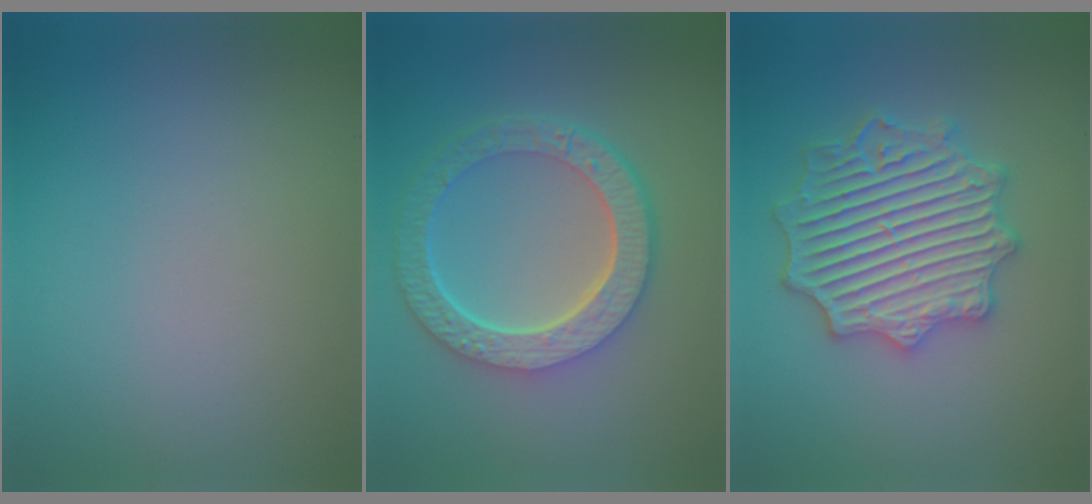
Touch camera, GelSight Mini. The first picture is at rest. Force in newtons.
{"total": 6.8, "press": 5.0, "slide": 4.6}
{"total": 6.7, "press": 6.7, "slide": 1.0}